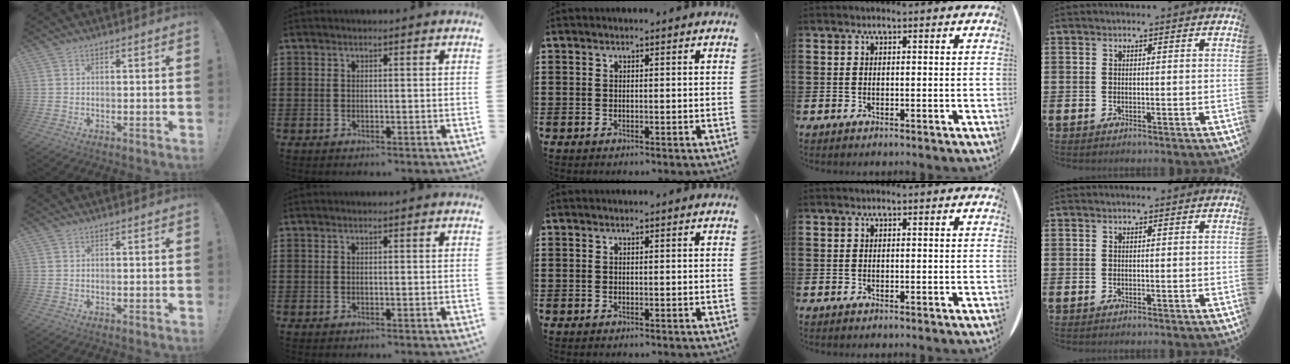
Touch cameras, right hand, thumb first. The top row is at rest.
{}